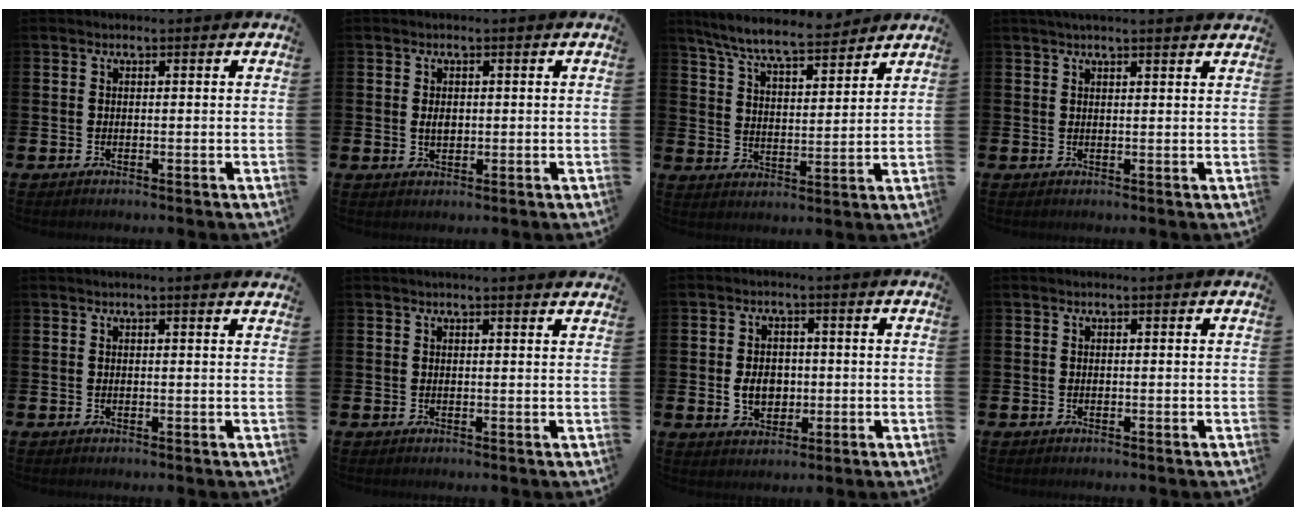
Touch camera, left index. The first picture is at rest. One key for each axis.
{"total": 1.5, "fx": 0.3, "fy": 1.0, "fz": 1.1, "tx": -0.016, "ty": 0.003, "tz": 0.001}
{"total": 7.8, "fx": 7.2, "fy": 0.8, "fz": 2.8, "tx": -0.083, "ty": -0.036, "tz": 0.128}
{"total": 2.0, "fx": 1.9, "fy": -0.2, "fz": 0.7, "tx": -0.013, "ty": -0.005, "tz": 0.034}
{"total": 0.8, "fx": 0.7, "fy": -0.2, "fz": 0.3, "tx": -0.002, "ty": -0.004, "tz": 0.012}
{"total": 1.3, "fx": 1.2, "fy": -0.2, "fz": 0.2, "tx": -0.001, "ty": -0.004, "tz": 0.023}
{"total": 4.2, "fx": -0.2, "fy": 3.3, "fz": 2.6, "tx": -0.040, "ty": 0.006, "tz": -0.011}
{"total": 0.0}